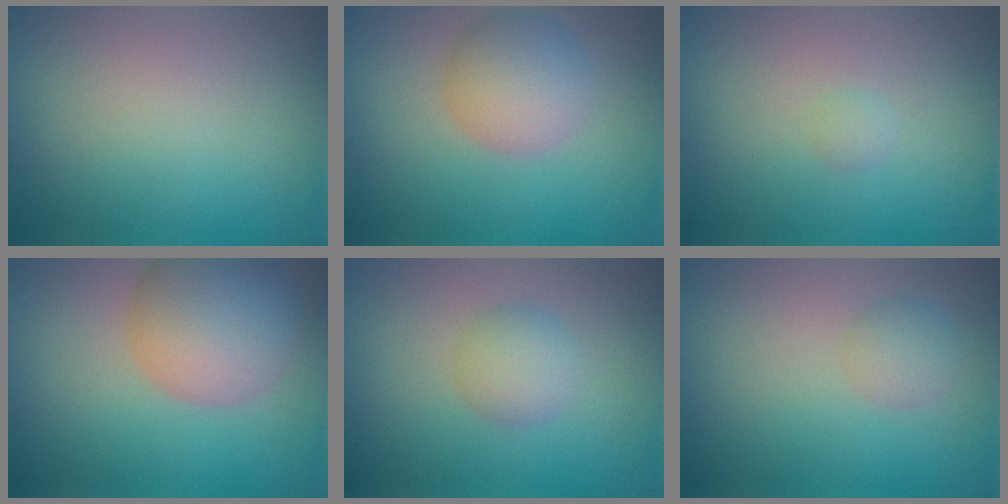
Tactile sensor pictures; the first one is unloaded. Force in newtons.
{"total": 4.2, "press": 4.2, "slide": 0.2}
{"total": 0.6, "press": 0.6, "slide": 0.0}
{"total": 7.3, "press": 7.3, "slide": 0.4}
{"total": 2.4, "press": 2.4, "slide": 0.1}
{"total": 1.6, "press": 1.6, "slide": 0.1}